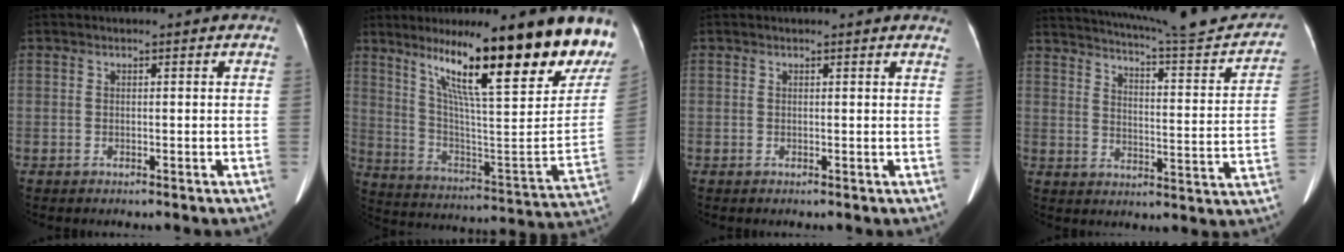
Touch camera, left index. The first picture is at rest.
{"total": 27.1, "force": [18.6, 2.6, 19.5], "torque": [-0.279, -0.023, 0.280]}
{"total": 1.9, "force": [1.8, 0.0, 0.5], "torque": [-0.013, -0.005, 0.008]}
{"total": 23.6, "force": [21.5, 1.9, 9.6], "torque": [-0.140, -0.044, 0.272]}